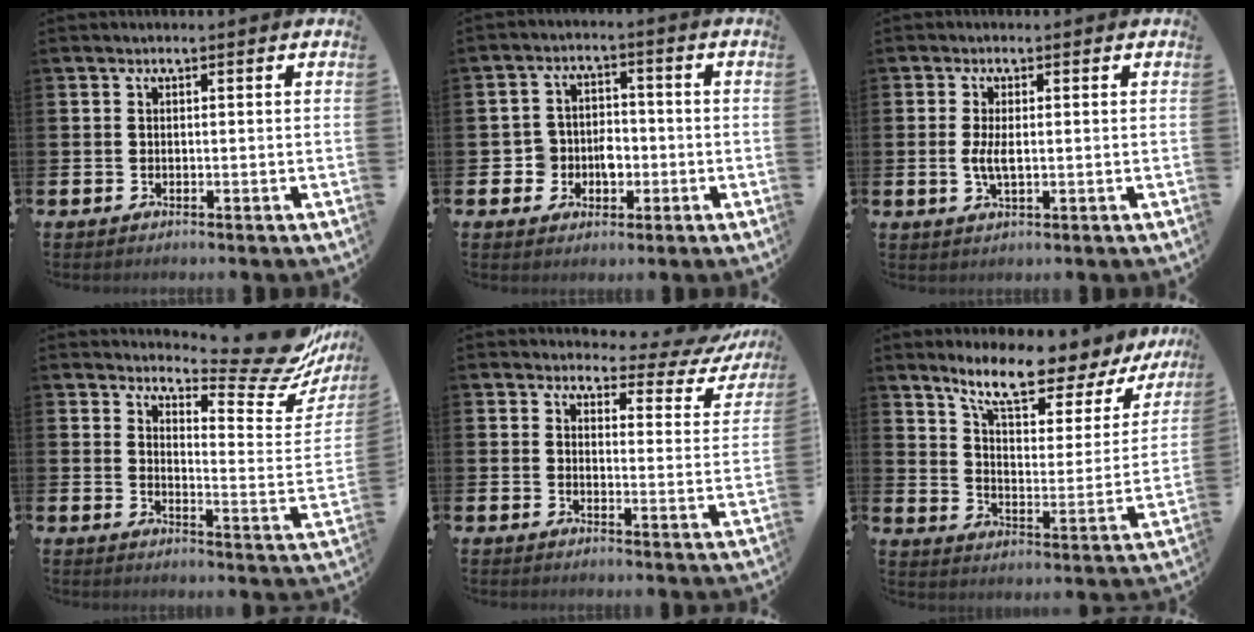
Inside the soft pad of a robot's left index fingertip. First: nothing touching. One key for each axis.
{"total": 4.3, "fx": -1.3, "fy": 3.9, "fz": 1.2, "tx": -0.032, "ty": 0.008, "tz": -0.030}
{"total": 2.8, "fx": 0.1, "fy": 1.1, "fz": 2.6, "tx": -0.040, "ty": -0.002, "tz": -0.002}
{"total": 10.0, "fx": 9.2, "fy": 1.8, "fz": 3.3, "tx": -0.046, "ty": -0.083, "tz": 0.158}
{"total": 3.2, "fx": 2.7, "fy": 1.5, "fz": 0.8, "tx": -0.013, "ty": -0.035, "tz": 0.034}
{"total": 10.3, "fx": 8.9, "fy": 2.2, "fz": 4.7, "tx": -0.118, "ty": -0.059, "tz": 0.148}